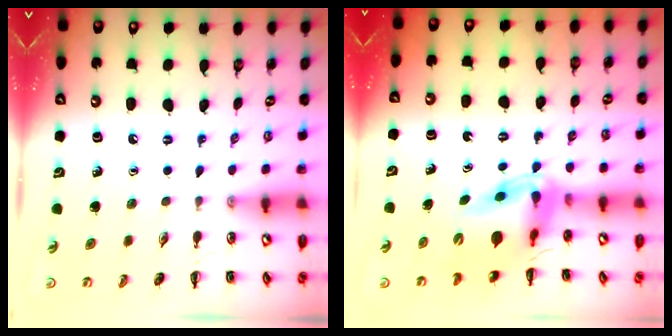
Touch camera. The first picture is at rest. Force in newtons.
{"total": 12.8, "press": 12.1, "slide": 4.3}